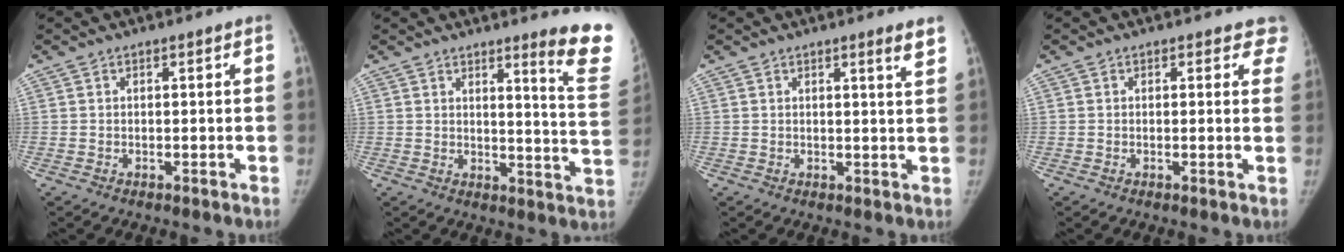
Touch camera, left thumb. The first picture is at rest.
{"total": 12.2, "force": [9.1, 0.5, 8.1], "torque": [-0.078, -0.085, 0.101]}
{"total": 3.1, "force": [2.2, 0.0, 2.2], "torque": [-0.028, -0.016, 0.029]}
{"total": 3.9, "force": [3.3, 1.8, 0.7], "torque": [0.031, -0.014, 0.014]}